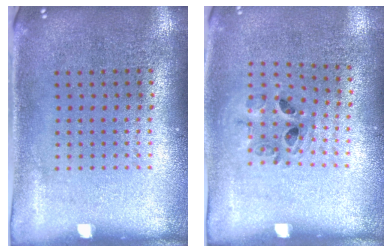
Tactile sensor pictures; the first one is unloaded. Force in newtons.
{"total": 0.9, "press": 0.9, "slide": 0.3}